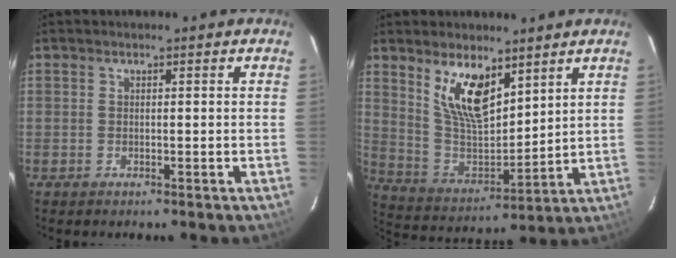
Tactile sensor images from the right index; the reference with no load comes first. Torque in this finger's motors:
{"motor_torque": [0.25, 0.52, 0.25, 0.12]}